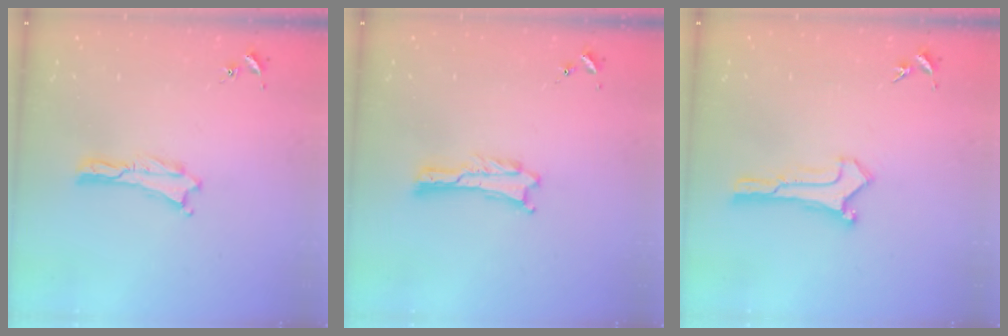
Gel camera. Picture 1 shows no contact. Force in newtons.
{"total": 0.0}
{"total": 0.0}